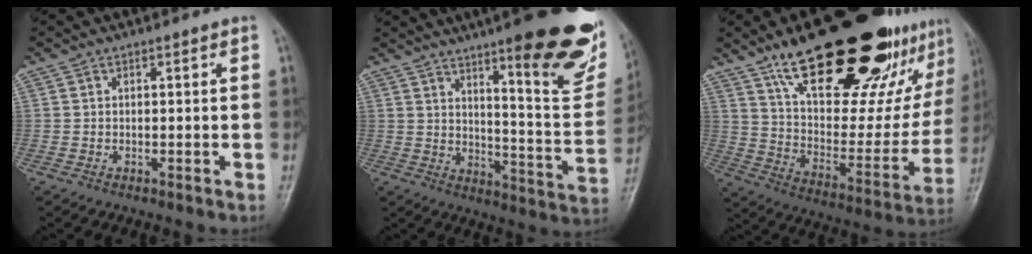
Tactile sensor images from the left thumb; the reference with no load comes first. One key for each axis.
{"total": 25.0, "fx": 15.1, "fy": 5.1, "fz": 19.3, "tx": -0.228, "ty": -0.074, "tz": 0.210}
{"total": 33.9, "fx": 20.6, "fy": 12.2, "fz": 23.9, "tx": -0.317, "ty": -0.051, "tz": 0.324}